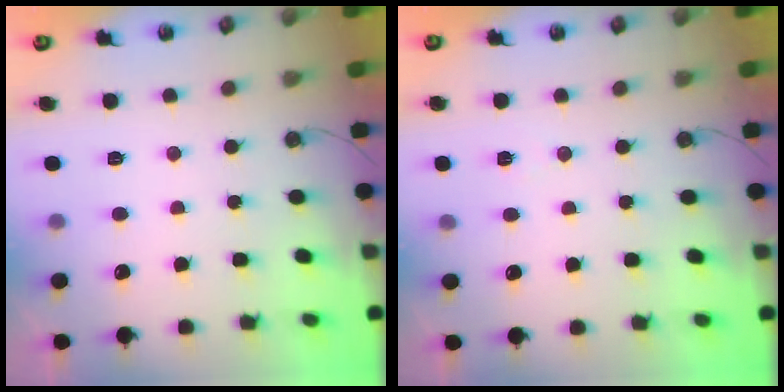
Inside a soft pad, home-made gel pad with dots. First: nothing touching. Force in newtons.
{"total": 5.3, "press": 3.1, "slide": 4.3}